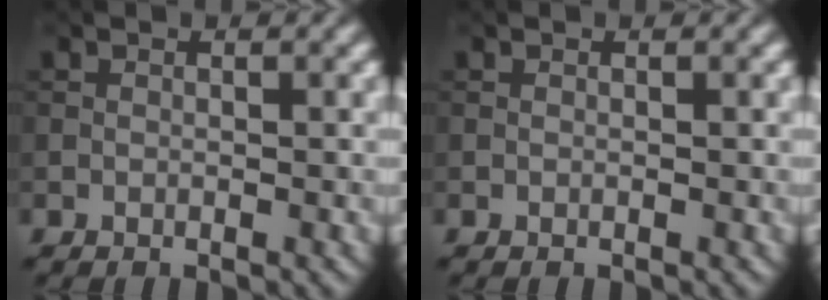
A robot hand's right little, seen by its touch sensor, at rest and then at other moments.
{"total": 0.0}